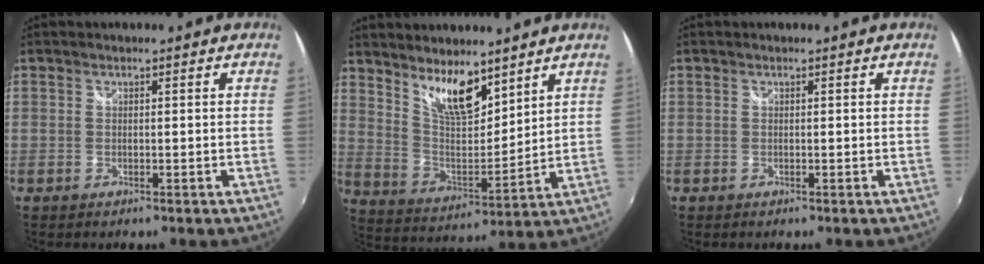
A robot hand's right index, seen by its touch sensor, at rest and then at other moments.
{"total": 11.2, "force": [8.0, 3.8, 6.8], "torque": [-0.119, -0.004, 0.155]}
{"total": 0.0}